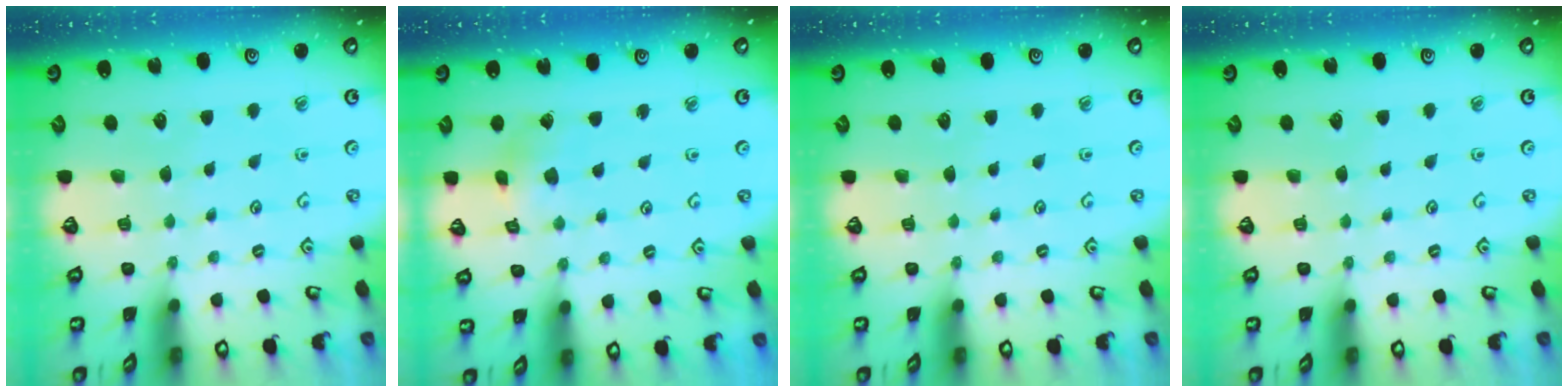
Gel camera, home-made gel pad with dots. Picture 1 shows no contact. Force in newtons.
{"total": 2.8, "press": 2.8, "slide": 0.3}
{"total": 0.0}
{"total": 0.0}